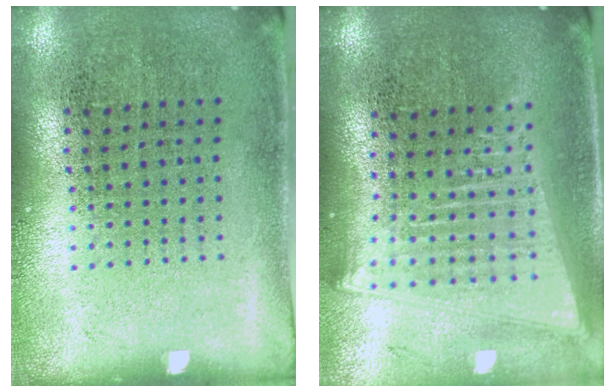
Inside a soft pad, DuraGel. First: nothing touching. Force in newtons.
{"total": 2.0, "press": 1.7, "slide": 1.1}